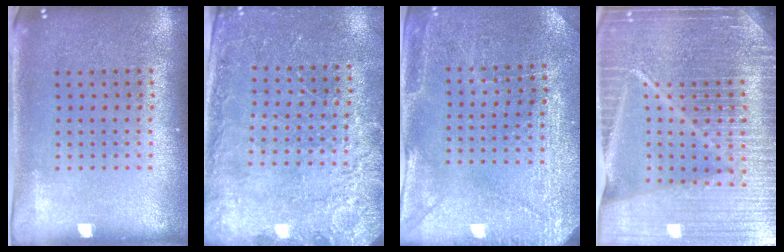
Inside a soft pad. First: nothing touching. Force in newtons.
{"total": 2.5, "press": 2.5, "slide": 0.5}
{"total": 2.9, "press": 2.8, "slide": 0.7}
{"total": 6.8, "press": 5.8, "slide": 3.5}